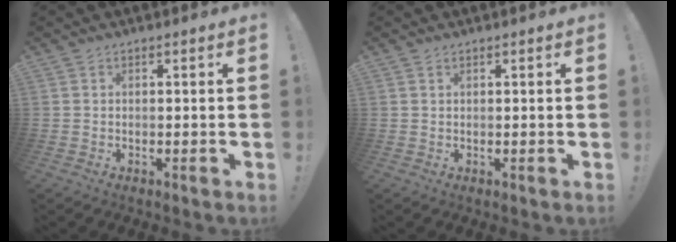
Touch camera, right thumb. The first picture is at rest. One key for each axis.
{"total": 0.6, "fx": 0.4, "fy": 0.2, "fz": 0.3, "tx": -0.004, "ty": 0.000, "tz": 0.008}